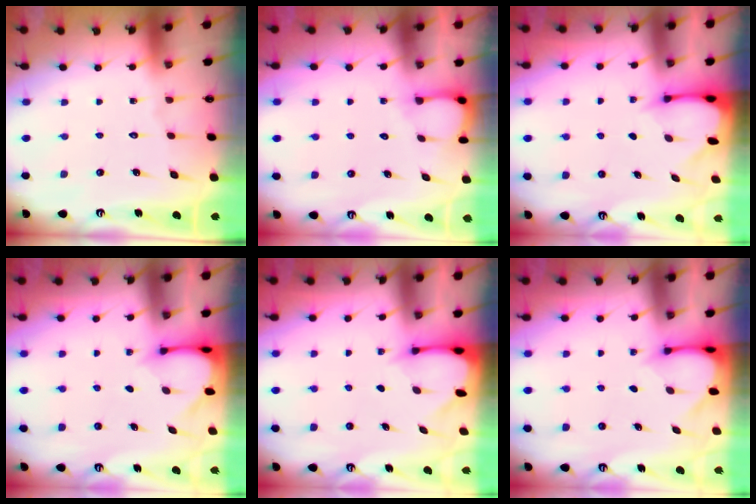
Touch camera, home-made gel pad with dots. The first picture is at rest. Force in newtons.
{"total": 2.9, "press": 2.9, "slide": 0.4}
{"total": 2.6, "press": 2.6, "slide": 0.3}
{"total": 3.5, "press": 3.4, "slide": 0.2}
{"total": 2.6, "press": 2.6, "slide": 0.3}
{"total": 3.4, "press": 3.4, "slide": 0.3}